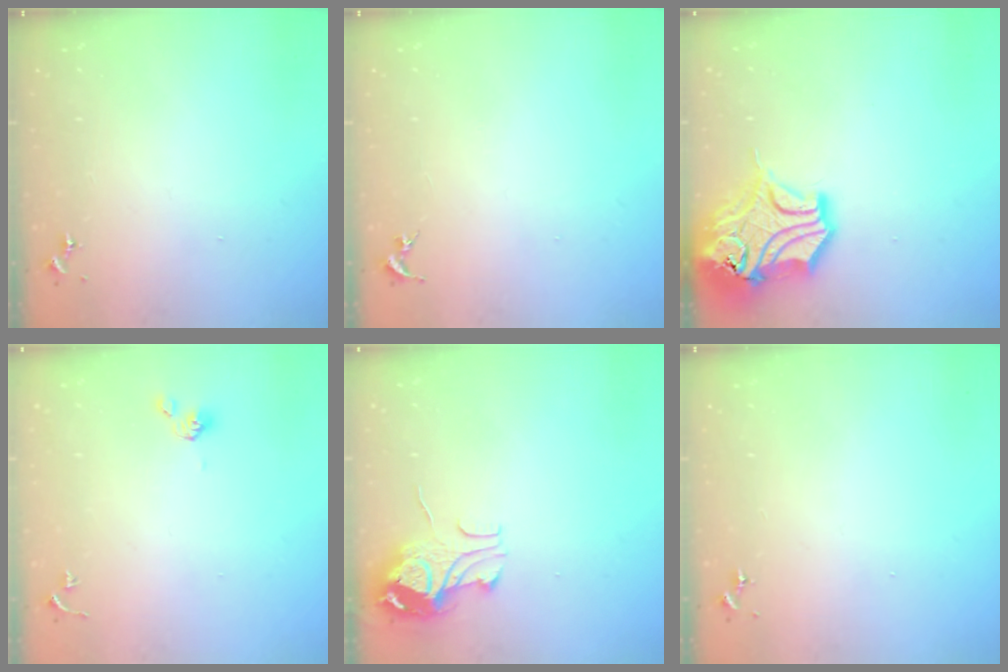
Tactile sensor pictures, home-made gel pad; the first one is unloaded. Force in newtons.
{"total": 0.0}
{"total": 16.7, "press": 16.5, "slide": 2.5}
{"total": 5.1, "press": 4.9, "slide": 1.4}
{"total": 9.8, "press": 9.8, "slide": 1.2}
{"total": 0.0}